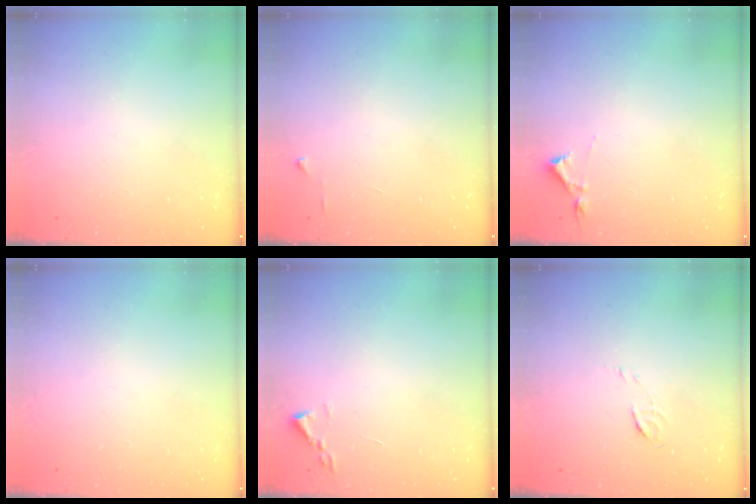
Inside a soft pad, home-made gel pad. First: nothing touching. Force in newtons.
{"total": 3.7, "press": 3.6, "slide": 0.4}
{"total": 2.9, "press": 2.9, "slide": 0.5}
{"total": 0.0}
{"total": 1.9, "press": 1.8, "slide": 0.3}
{"total": 4.2, "press": 4.1, "slide": 1.1}